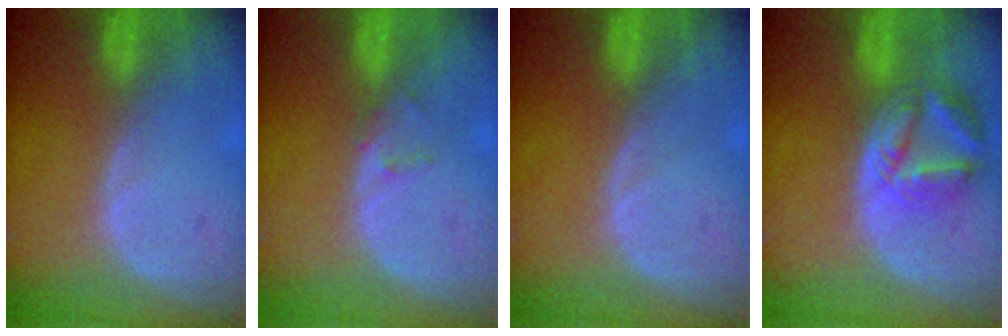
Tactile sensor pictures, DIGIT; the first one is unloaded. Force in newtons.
{"total": 1.3, "press": 1.1, "slide": 0.8}
{"total": 0.0}
{"total": 8.2, "press": 7.2, "slide": 3.9}